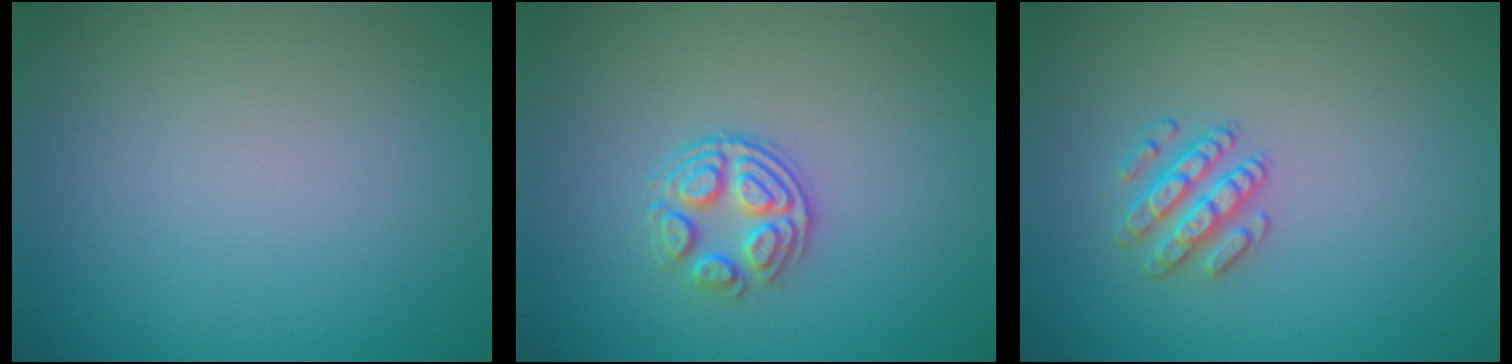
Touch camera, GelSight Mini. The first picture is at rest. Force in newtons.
{"total": 3.1, "press": 2.6, "slide": 1.7}
{"total": 2.5, "press": 2.5, "slide": 0.4}